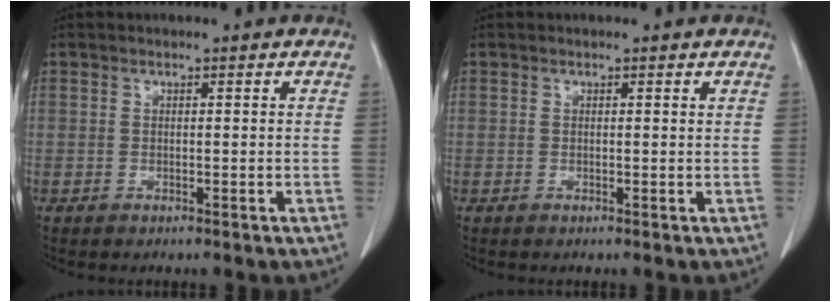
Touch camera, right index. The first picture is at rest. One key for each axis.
{"total": 0.0}